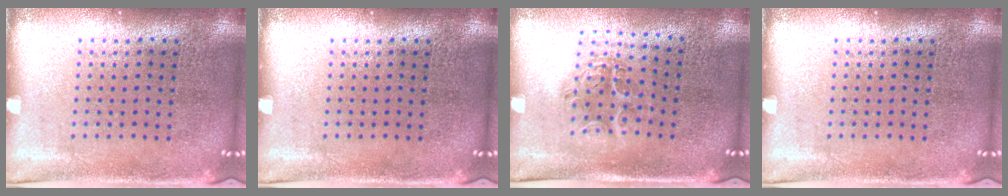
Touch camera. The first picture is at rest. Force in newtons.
{"total": 0.0}
{"total": 1.1, "press": 1.1, "slide": 0.2}
{"total": 0.0}